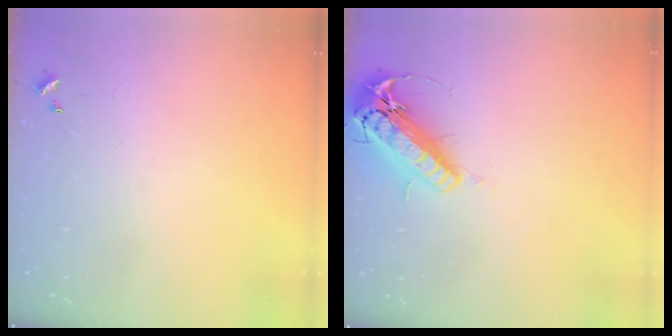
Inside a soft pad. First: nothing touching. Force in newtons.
{"total": 18.2, "press": 17.8, "slide": 3.8}